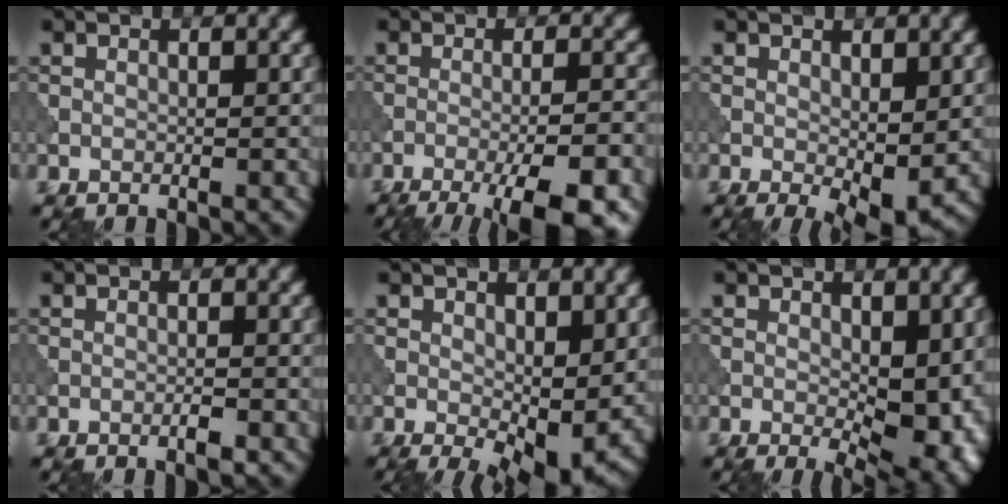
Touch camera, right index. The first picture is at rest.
{"total": 9.5, "force": [-5.8, 2.3, 7.1], "torque": [-0.103, -0.009, -0.078]}
{"total": 3.6, "force": [-0.4, 1.4, 3.3], "torque": [-0.048, -0.013, -0.002]}
{"total": 1.0, "force": [-0.5, 0.1, 0.9], "torque": [-0.015, 0.001, -0.011]}
{"total": 5.9, "force": [-0.3, 2.9, 5.1], "torque": [-0.080, -0.019, 0.004]}
{"total": 6.8, "force": [-0.4, 3.4, 5.9], "torque": [-0.085, -0.015, 0.004]}